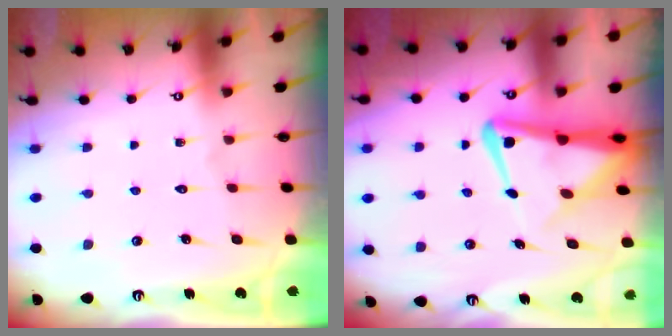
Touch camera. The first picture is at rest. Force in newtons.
{"total": 9.6, "press": 9.6, "slide": 0.9}